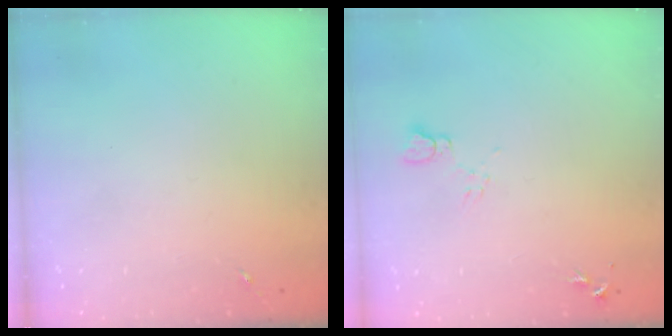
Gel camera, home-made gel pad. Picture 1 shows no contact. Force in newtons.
{"total": 5.9, "press": 5.8, "slide": 0.6}